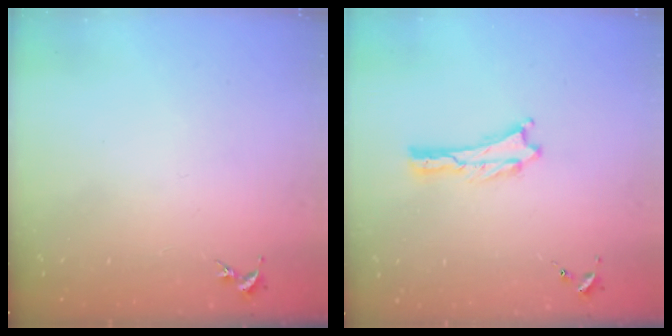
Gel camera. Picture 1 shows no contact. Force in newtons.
{"total": 0.0}